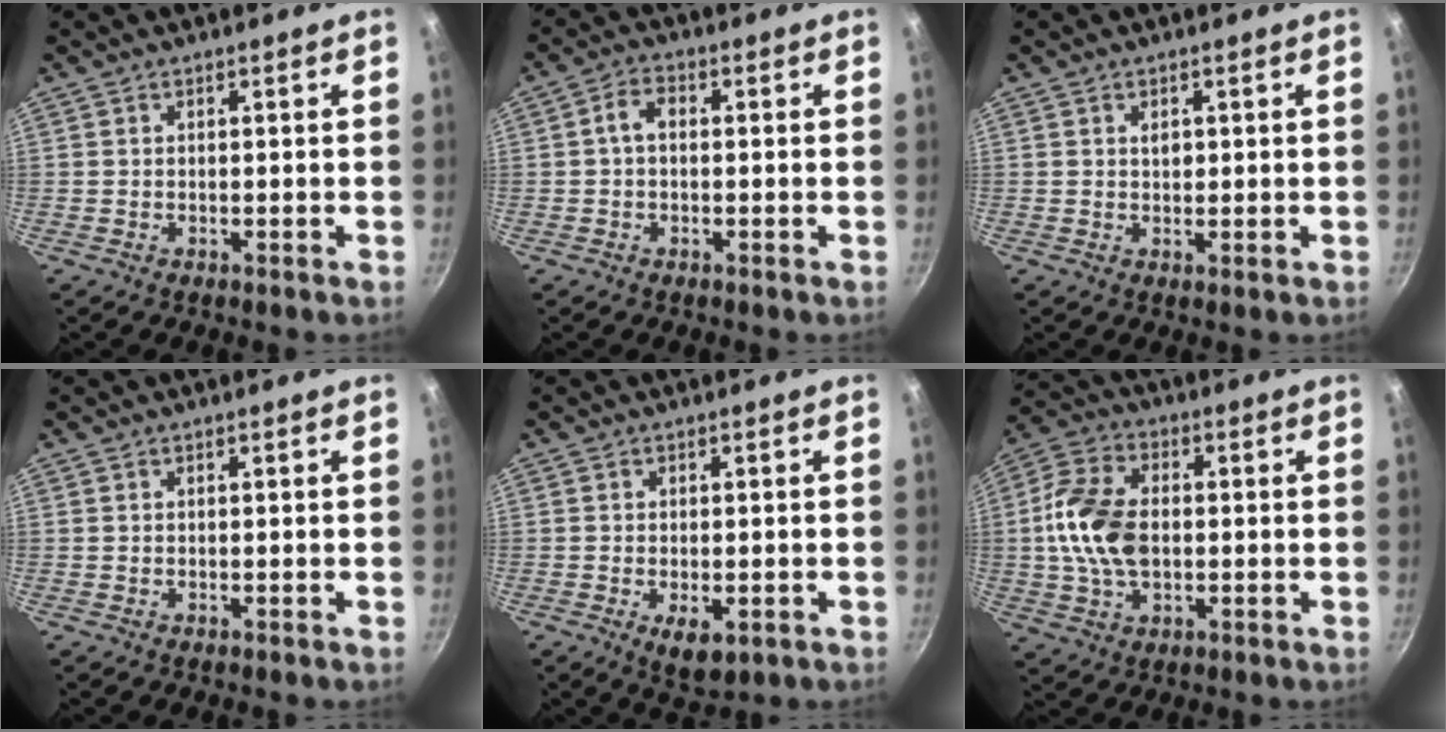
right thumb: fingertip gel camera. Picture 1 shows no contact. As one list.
[{"total": 3.5, "force": [-0.1, 2.3, 2.6], "torque": [-0.045, 0.015, -0.005]}, {"total": 1.7, "force": [0.5, 1.1, 1.1], "torque": [-0.011, -0.003, 0.007]}, {"total": 0.0}, {"total": 5.3, "force": [-1.6, 2.7, 4.3], "torque": [-0.057, -0.007, -0.017]}, {"total": 13.7, "force": [-0.2, 8.9, 10.5], "torque": [-0.191, 0.019, -0.015]}]